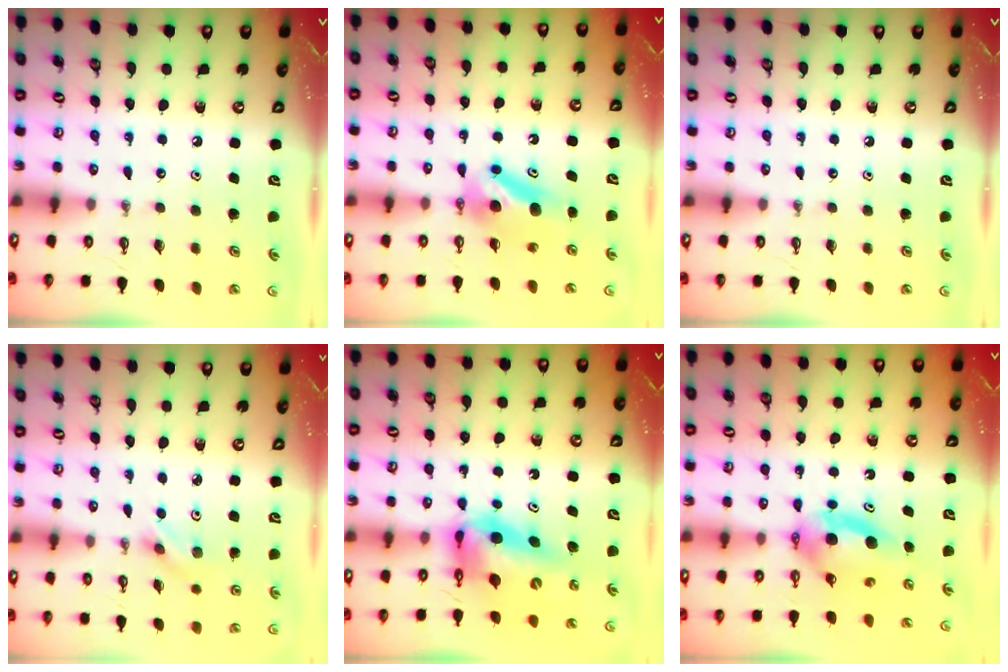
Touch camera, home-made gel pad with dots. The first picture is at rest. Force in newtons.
{"total": 7.4, "press": 7.0, "slide": 2.3}
{"total": 0.0}
{"total": 2.6, "press": 2.4, "slide": 0.8}
{"total": 10.2, "press": 10.2, "slide": 1.1}
{"total": 7.5, "press": 5.9, "slide": 4.6}